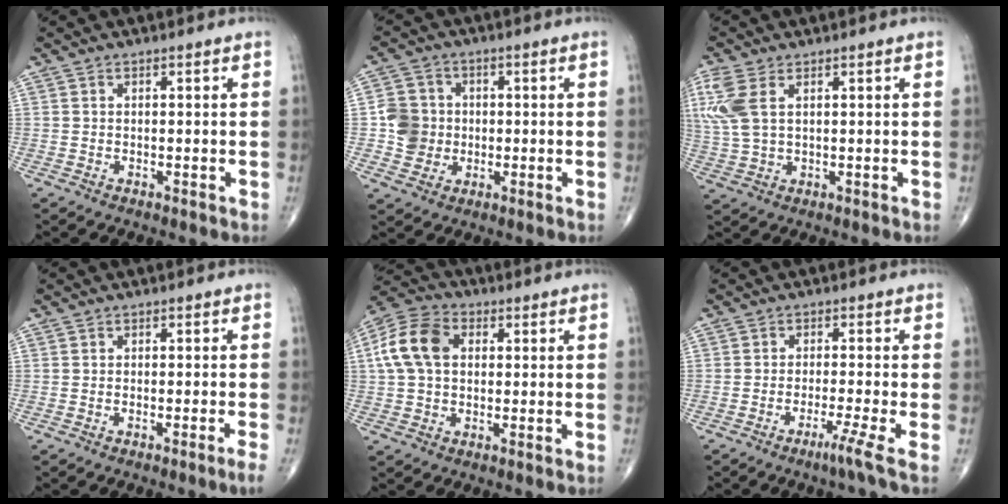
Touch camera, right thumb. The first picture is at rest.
{"total": 7.0, "force": [-0.4, 6.6, 2.3], "torque": [-0.015, 0.007, -0.010]}
{"total": 8.1, "force": [2.9, 4.4, 6.2], "torque": [-0.168, 0.009, 0.065]}
{"total": 1.8, "force": [-1.0, -0.6, 1.3], "torque": [-0.029, 0.001, -0.018]}
{"total": 11.0, "force": [1.9, 7.6, 7.7], "torque": [-0.151, 0.025, 0.026]}
{"total": 3.7, "force": [-2.2, -1.3, 2.6], "torque": [-0.058, -0.001, -0.048]}